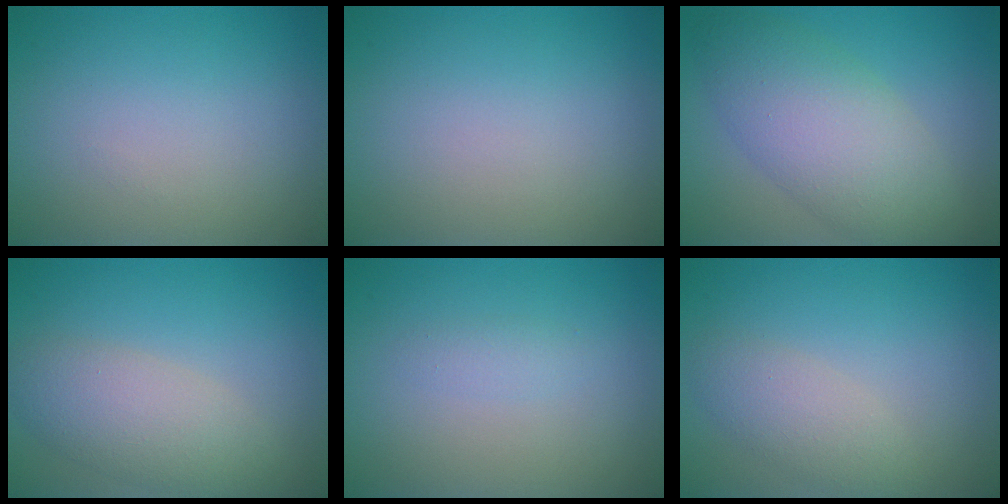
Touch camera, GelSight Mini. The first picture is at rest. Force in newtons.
{"total": 0.0}
{"total": 7.0, "press": 7.0, "slide": 0.5}
{"total": 4.6, "press": 4.6, "slide": 0.2}
{"total": 0.9, "press": 0.9, "slide": 0.0}
{"total": 2.8, "press": 2.8, "slide": 0.2}